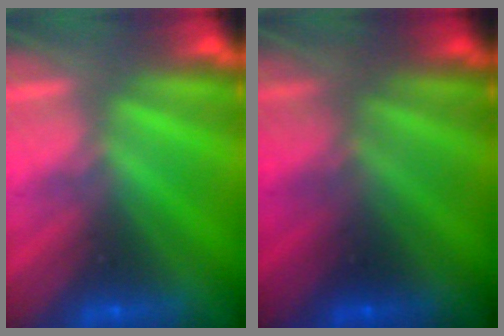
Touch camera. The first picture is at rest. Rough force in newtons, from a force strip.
{"total": 1.7}